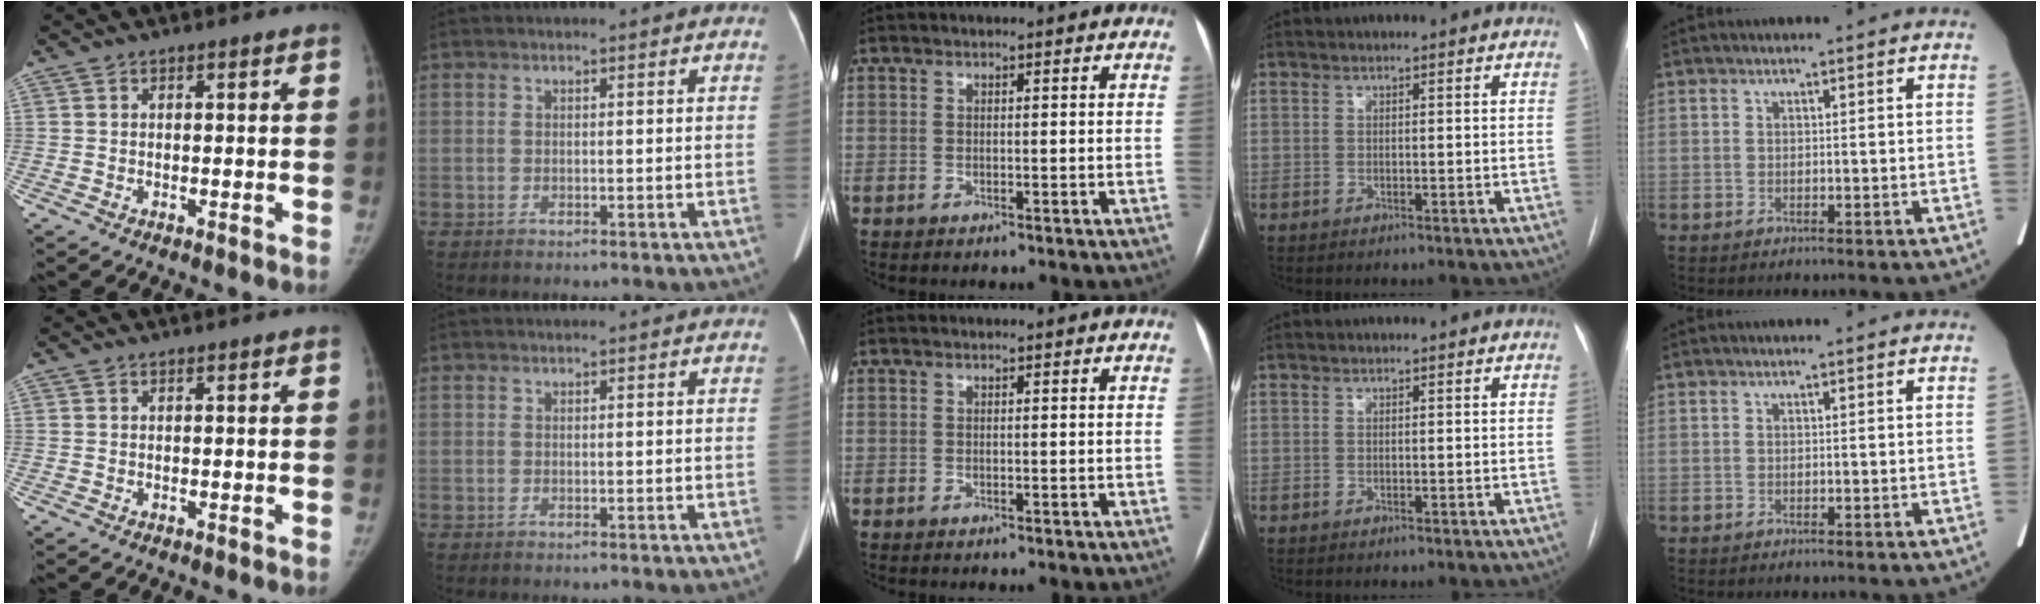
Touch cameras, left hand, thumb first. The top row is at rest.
{}